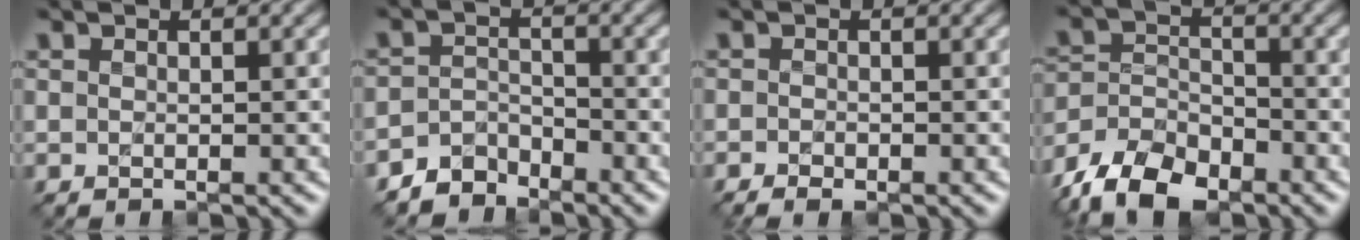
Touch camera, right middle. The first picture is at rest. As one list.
[{"total": 3.2, "force": [-2.9, 1.4, 0.3], "torque": [0.001, 0.004, -0.063]}, {"total": 1.3, "force": [-0.8, 0.6, 0.8], "torque": [-0.013, -0.004, -0.016]}, {"total": 8.3, "force": [-6.4, 4.0, 3.6], "torque": [-0.063, -0.012, -0.125]}]